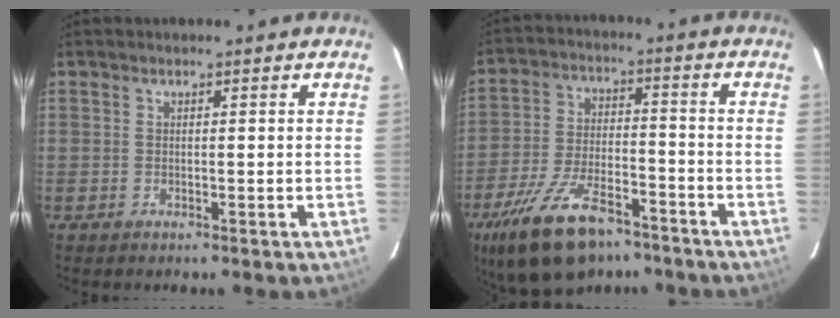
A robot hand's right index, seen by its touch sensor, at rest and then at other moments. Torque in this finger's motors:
{"motor_torque": [1.72, -0.42, 0.74, 0.17]}